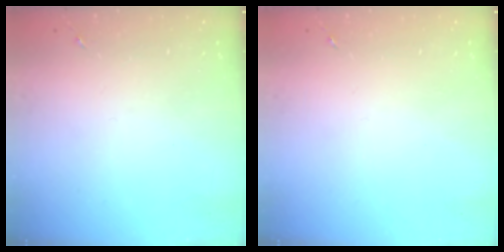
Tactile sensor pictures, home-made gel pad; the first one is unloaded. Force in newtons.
{"total": 0.0}